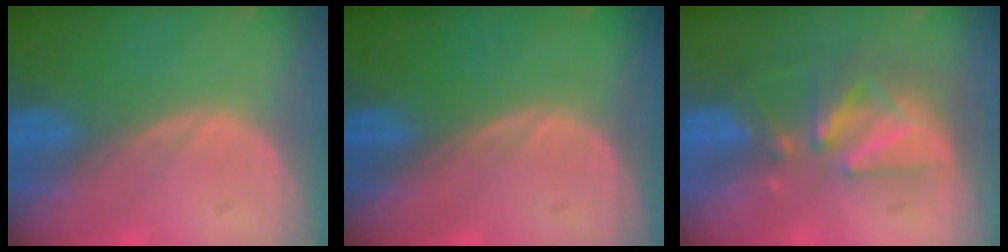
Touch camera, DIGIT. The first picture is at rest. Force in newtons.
{"total": 0.0}
{"total": 8.5, "press": 7.7, "slide": 3.6}